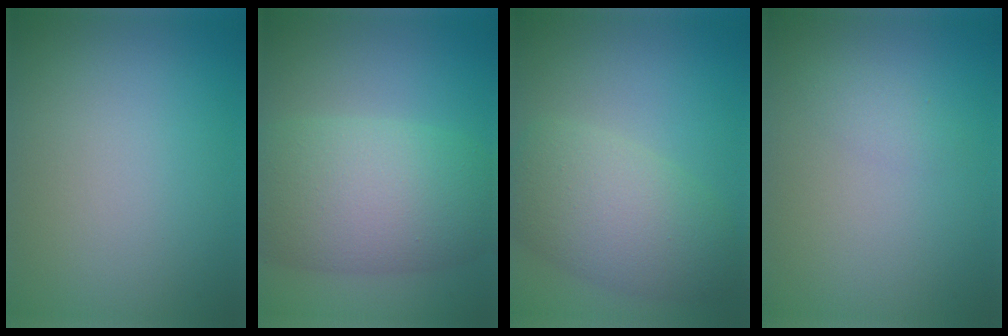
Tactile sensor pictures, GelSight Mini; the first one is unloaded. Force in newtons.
{"total": 9.5, "press": 9.5, "slide": 0.3}
{"total": 6.4, "press": 6.4, "slide": 0.3}
{"total": 1.0, "press": 1.0, "slide": 0.1}